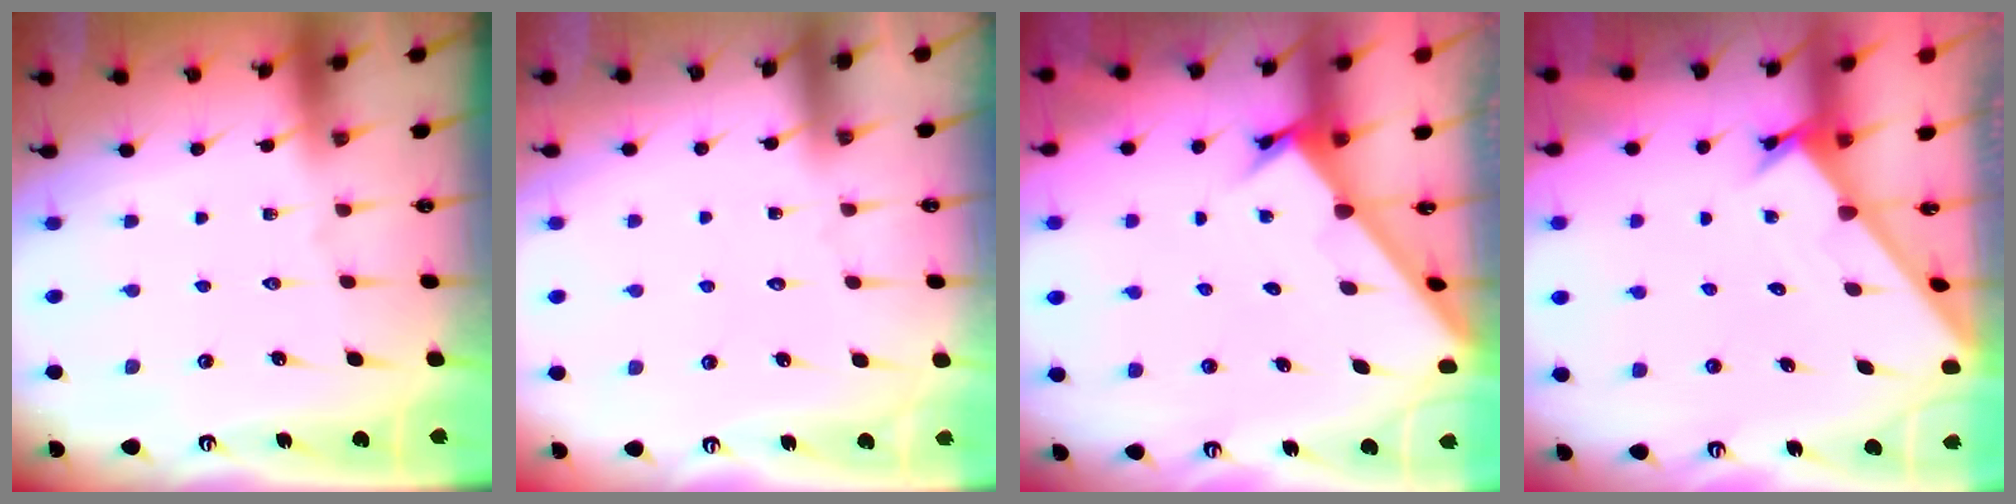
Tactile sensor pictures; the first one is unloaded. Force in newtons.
{"total": 3.5, "press": 3.5, "slide": 0.2}
{"total": 1.9, "press": 1.9, "slide": 0.1}
{"total": 1.6, "press": 1.6, "slide": 0.1}